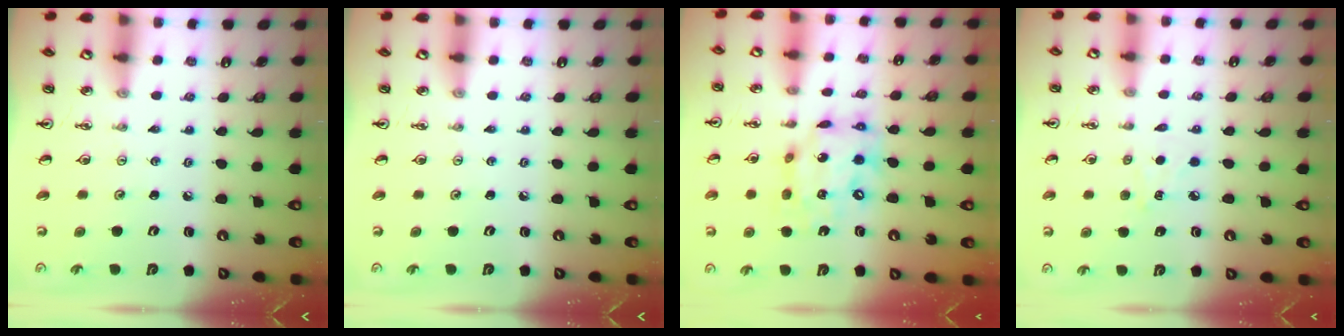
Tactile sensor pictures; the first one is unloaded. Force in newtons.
{"total": 0.0}
{"total": 14.0, "press": 13.9, "slide": 1.1}
{"total": 4.6, "press": 4.5, "slide": 0.6}